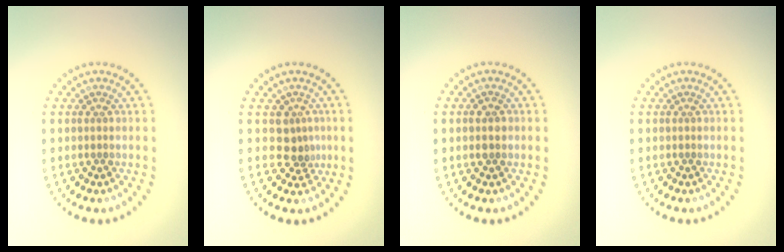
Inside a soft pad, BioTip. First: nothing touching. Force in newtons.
{"total": 2.3, "press": 1.8, "slide": 1.4}
{"total": 1.4, "press": 1.3, "slide": 0.1}
{"total": 0.0}